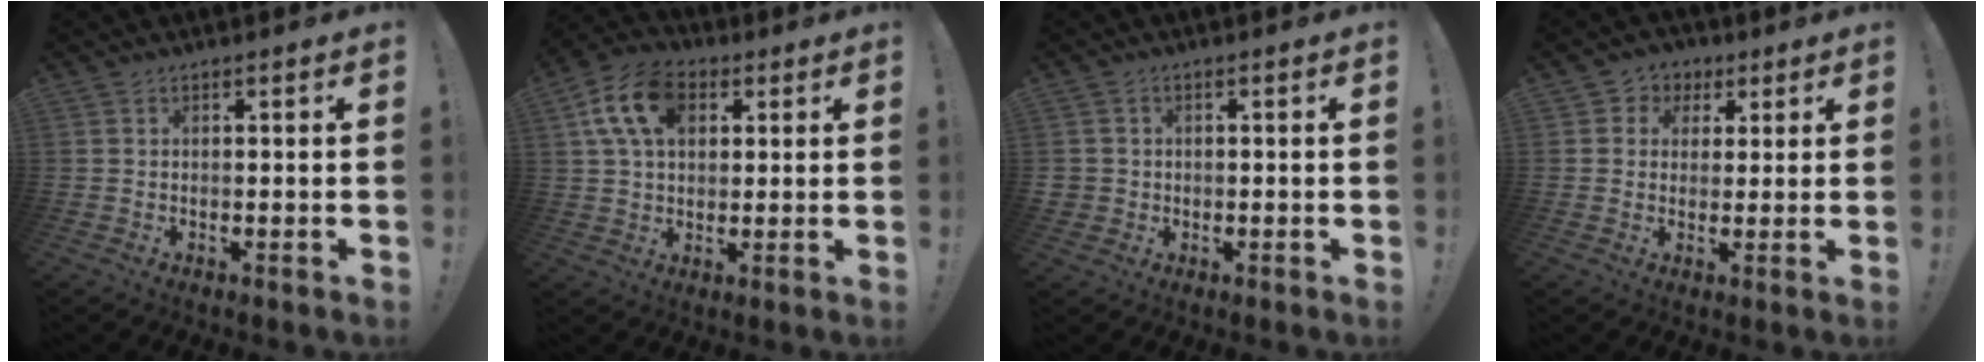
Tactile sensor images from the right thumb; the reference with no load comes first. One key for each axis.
{"total": 14.3, "fx": 5.1, "fy": 9.6, "fz": 9.4, "tx": -0.168, "ty": -0.002, "tz": 0.097}
{"total": 2.4, "fx": 0.3, "fy": 2.3, "fz": 0.5, "tx": -0.004, "ty": 0.000, "tz": 0.006}
{"total": 5.4, "fx": 1.2, "fy": 5.1, "fz": 1.1, "tx": -0.009, "ty": -0.005, "tz": 0.026}